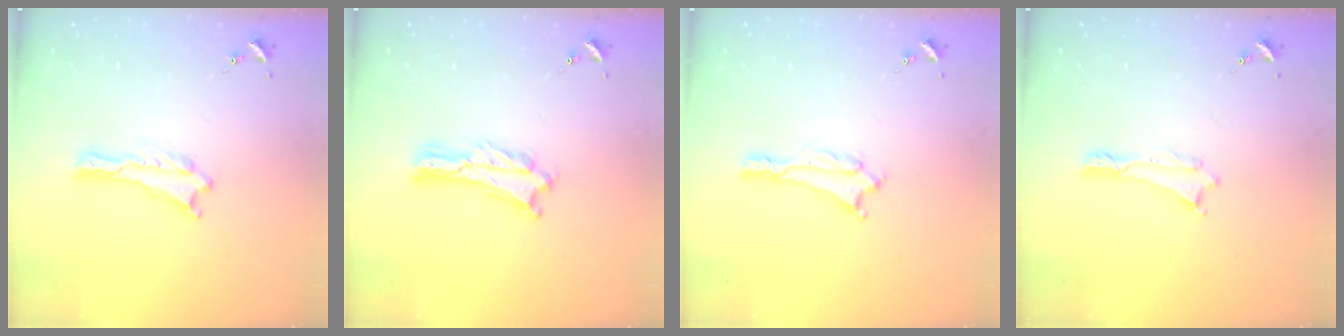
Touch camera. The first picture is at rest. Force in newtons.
{"total": 1.3, "press": 1.3, "slide": 0.3}
{"total": 0.0}
{"total": 0.0}